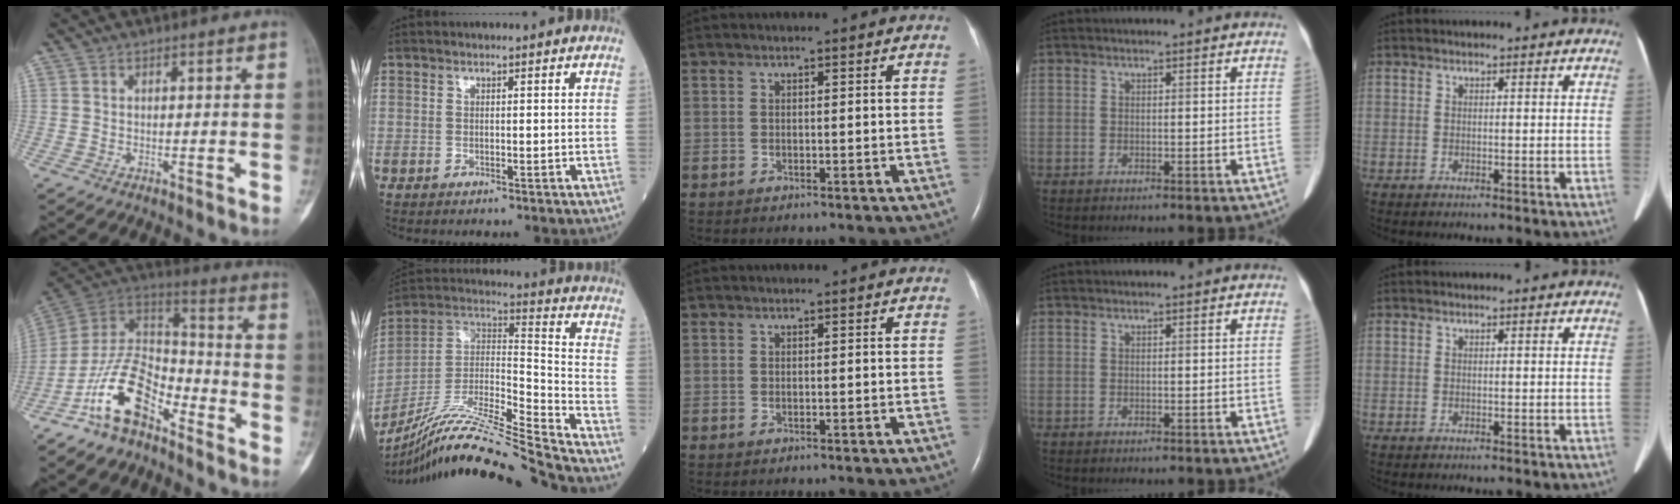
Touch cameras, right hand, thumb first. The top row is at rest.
{"thumb": {"total": 15.0, "force": [-9.3, 7.5, 9.2], "torque": [-0.149, 0.089, -0.185]}, "index": {"total": 23.3, "force": [-20.7, -1.6, 10.5], "torque": [-0.209, -0.015, -0.363]}}